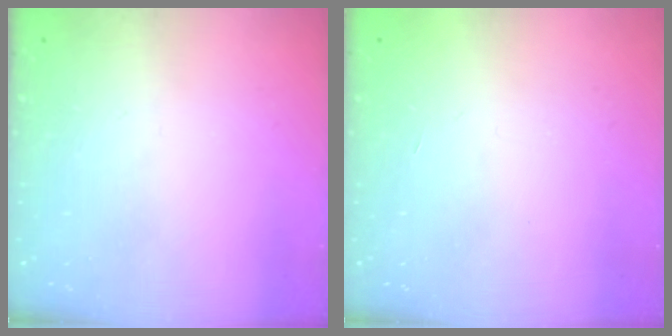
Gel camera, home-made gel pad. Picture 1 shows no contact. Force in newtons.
{"total": 1.7, "press": 1.7, "slide": 0.1}